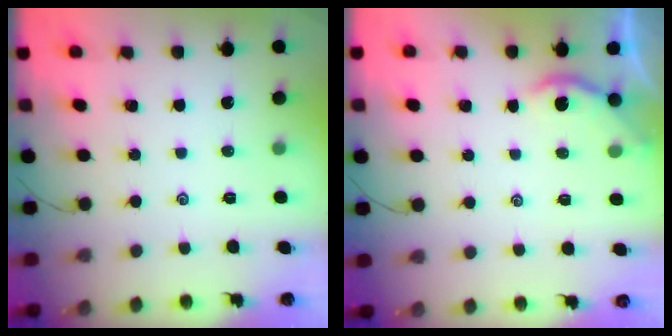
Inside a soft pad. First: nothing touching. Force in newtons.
{"total": 1.8, "press": 1.8, "slide": 0.1}